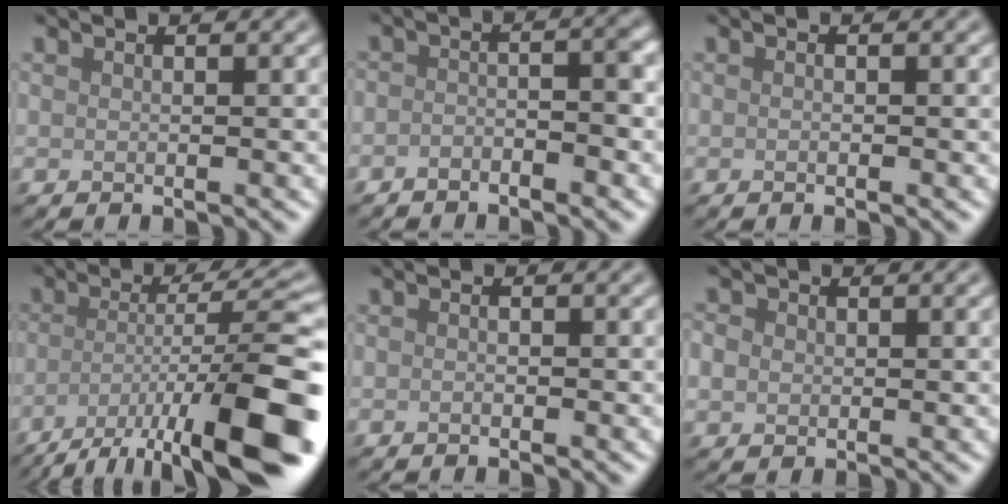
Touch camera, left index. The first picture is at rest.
{"total": 2.7, "force": [-1.5, 0.9, 2.1], "torque": [-0.036, 0.006, -0.032]}
{"total": 0.9, "force": [-0.1, 0.4, 0.8], "torque": [-0.003, -0.004, -0.005]}
{"total": 13.8, "force": [-7.1, 3.3, 11.4], "torque": [-0.183, -0.008, -0.117]}
{"total": 0.6, "force": [-0.2, 0.3, 0.5], "torque": [-0.008, -0.003, -0.004]}
{"total": 2.6, "force": [0.4, 2.3, 1.1], "torque": [-0.024, 0.009, 0.000]}